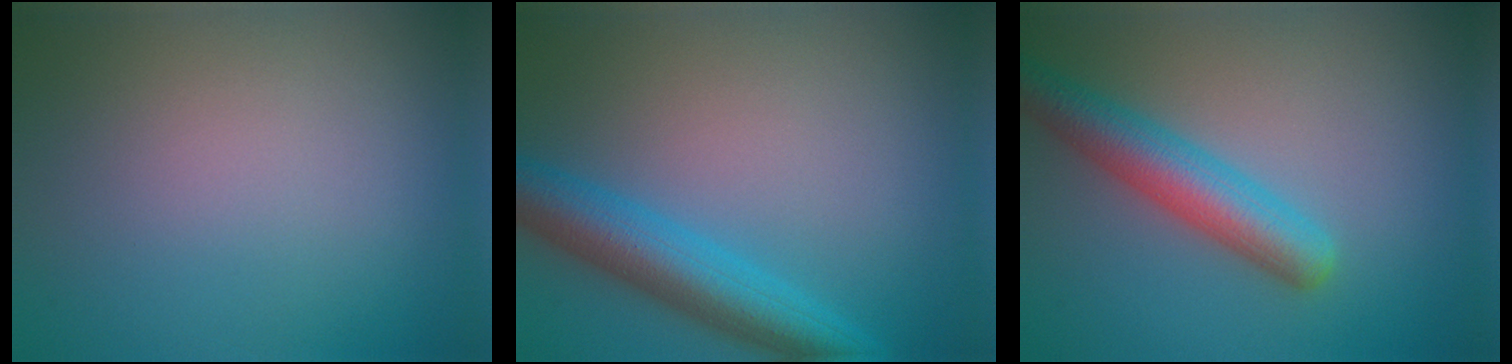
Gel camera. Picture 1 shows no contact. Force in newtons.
{"total": 5.4, "press": 5.4, "slide": 0.2}
{"total": 5.1, "press": 5.1, "slide": 0.3}